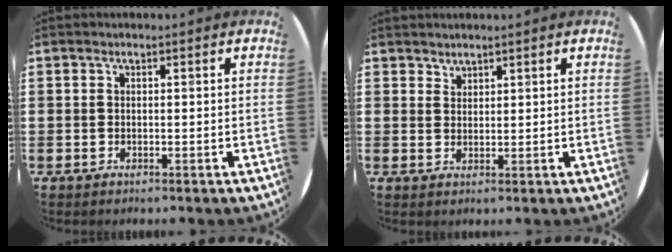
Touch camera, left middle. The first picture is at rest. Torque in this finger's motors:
{"motor_torque": [-0.30, 0.13, 0.02, -0.01]}